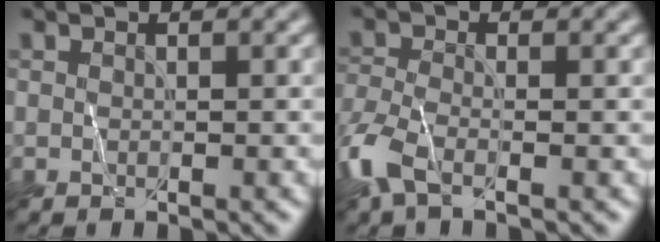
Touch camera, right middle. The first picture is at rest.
{"total": 4.2, "force": [-2.4, 1.7, 3.0], "torque": [-0.080, -0.010, -0.065]}